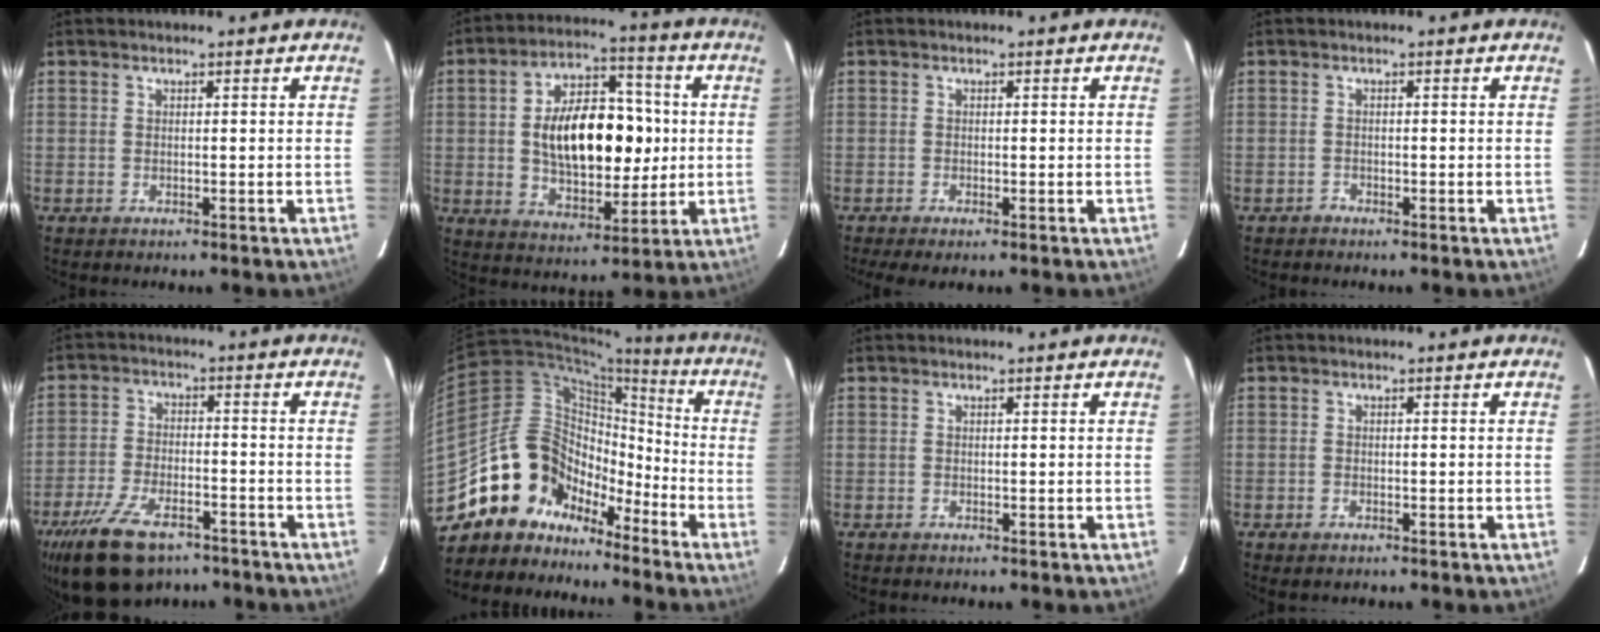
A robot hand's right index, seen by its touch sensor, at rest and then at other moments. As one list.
[{"total": 17.0, "force": [0.7, 9.5, 14.0], "torque": [-0.244, 0.024, 0.020]}, {"total": 2.5, "force": [-1.6, 0.3, 1.9], "torque": [-0.043, -0.009, -0.029]}, {"total": 0.8, "force": [-0.7, 0.4, -0.2], "torque": [0.003, 0.005, -0.015]}, {"total": 15.0, "force": [-10.3, 7.2, 8.3], "torque": [-0.190, -0.019, -0.178]}, {"total": 15.0, "force": [-10.4, 10.2, 3.9], "torque": [-0.078, 0.047, -0.183]}, {"total": 0.0}, {"total": 1.0, "force": [-0.7, 0.6, 0.4], "torque": [-0.007, -0.002, -0.014]}]